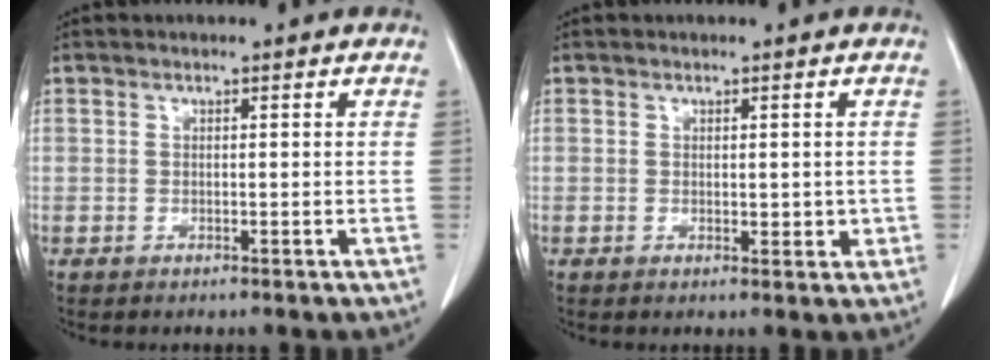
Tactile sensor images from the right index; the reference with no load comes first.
{"total": 2.0, "force": [0.1, 1.2, 1.6], "torque": [-0.017, -0.004, 0.004]}